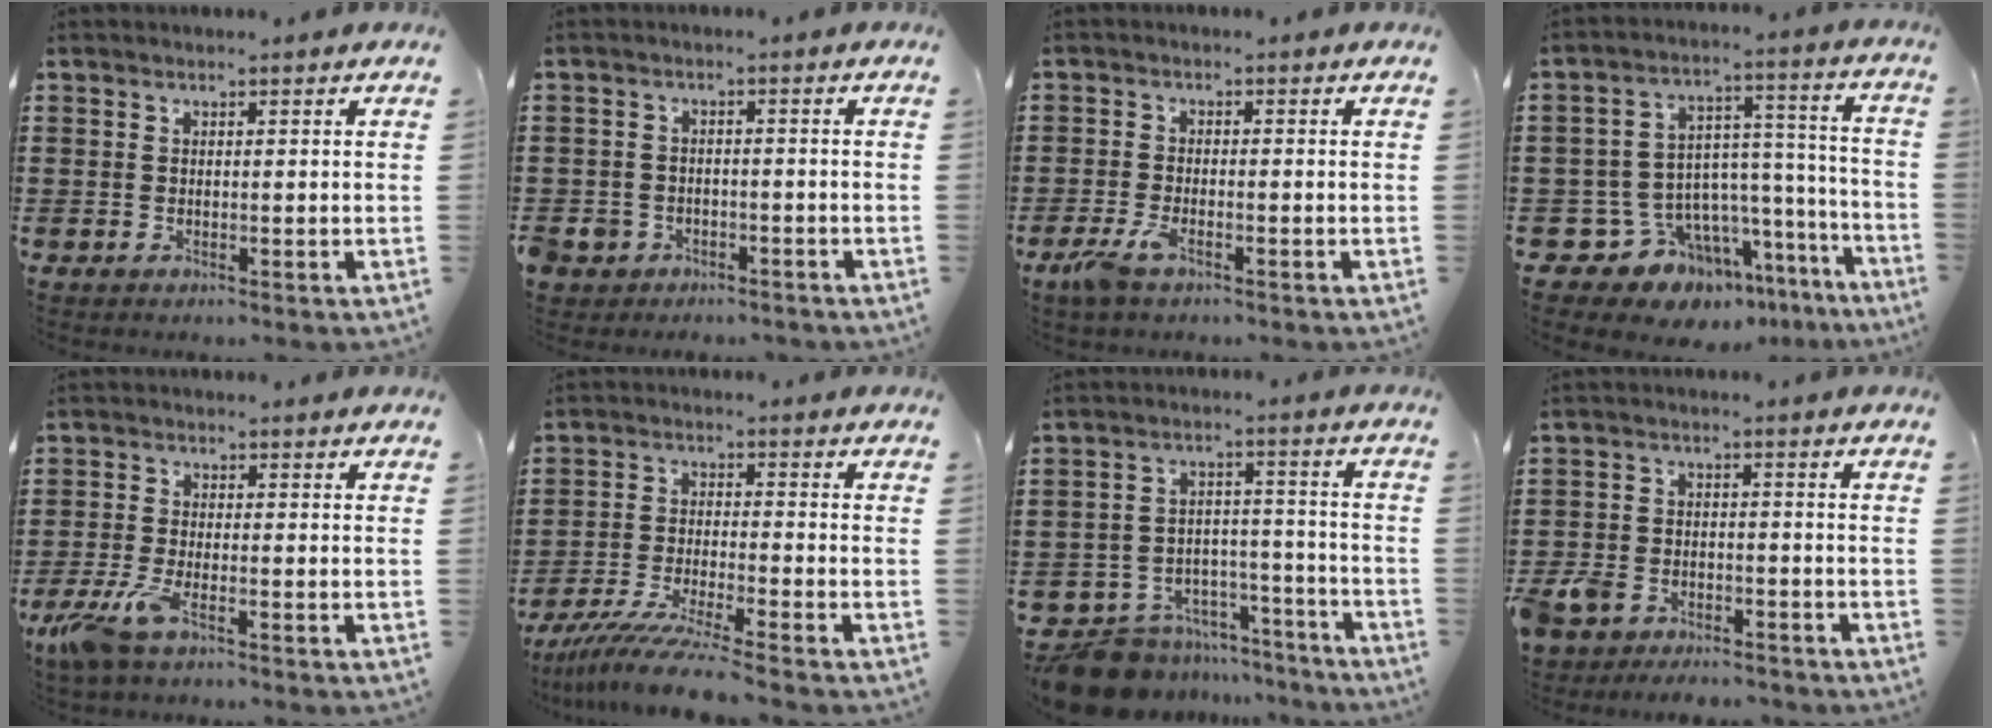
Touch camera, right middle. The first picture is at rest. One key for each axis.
{"total": 2.6, "fx": -2.2, "fy": 1.5, "fz": -0.1, "tx": -0.007, "ty": 0.001, "tz": -0.050}
{"total": 3.3, "fx": -1.9, "fy": 0.9, "fz": 2.5, "tx": -0.064, "ty": -0.003, "tz": -0.042}
{"total": 9.3, "fx": -7.3, "fy": 5.6, "fz": 1.6, "tx": -0.055, "ty": 0.000, "tz": -0.132}
{"total": 5.3, "fx": -3.0, "fy": 1.3, "fz": 4.1, "tx": -0.109, "ty": -0.017, "tz": -0.061}
{"total": 7.2, "fx": -6.3, "fy": -0.5, "fz": 3.4, "tx": -0.076, "ty": -0.020, "tz": -0.122}
{"total": 10.3, "fx": -9.6, "fy": 3.2, "fz": 2.0, "tx": -0.047, "ty": 0.038, "tz": -0.188}
{"total": 4.8, "fx": -4.3, "fy": 1.9, "fz": 1.0, "tx": -0.045, "ty": -0.001, "tz": -0.095}